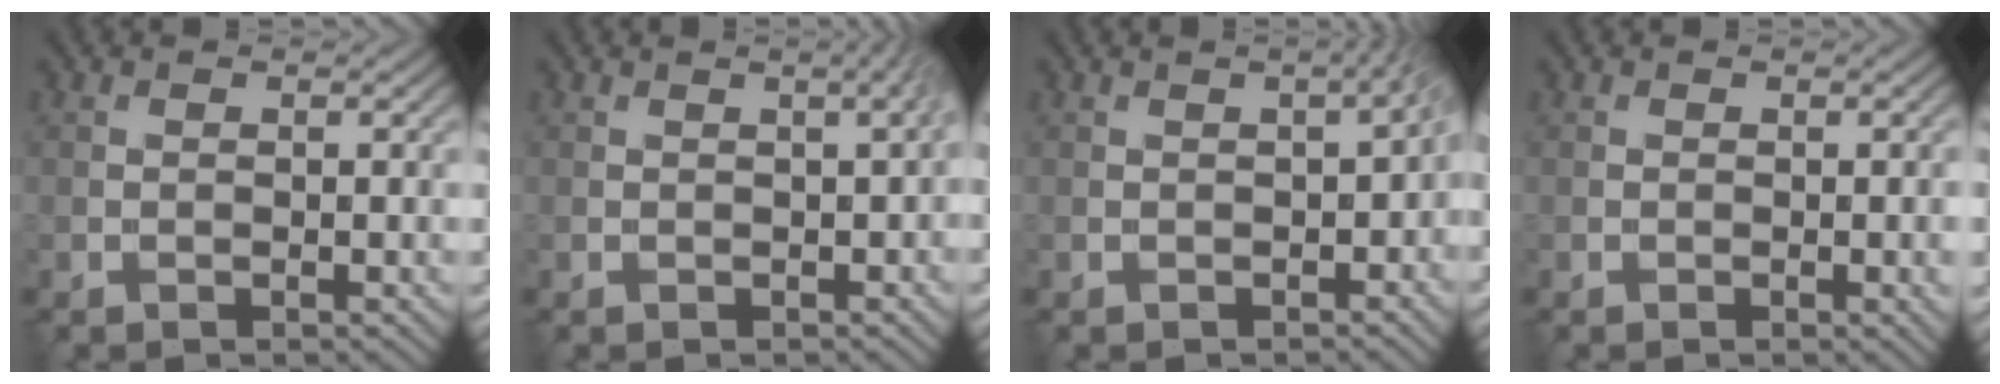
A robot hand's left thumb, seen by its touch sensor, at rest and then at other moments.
{"total": 2.8, "force": [0.4, 0.8, 2.6], "torque": [-0.015, 0.012, 0.003]}
{"total": 2.8, "force": [-0.4, 0.8, 2.7], "torque": [-0.027, 0.000, 0.004]}
{"total": 2.2, "force": [-0.3, 0.5, 2.1], "torque": [-0.026, 0.000, -0.002]}